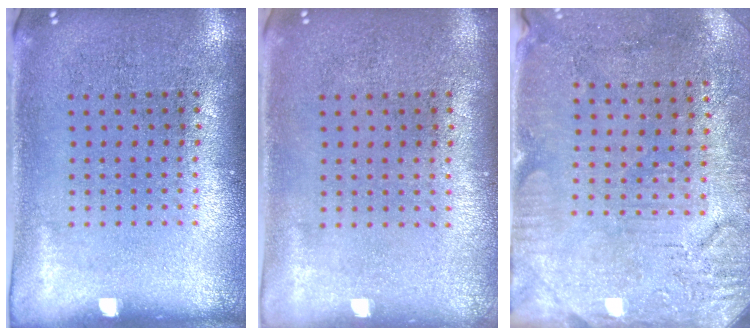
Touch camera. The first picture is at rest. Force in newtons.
{"total": 0.0}
{"total": 3.1, "press": 2.6, "slide": 1.7}